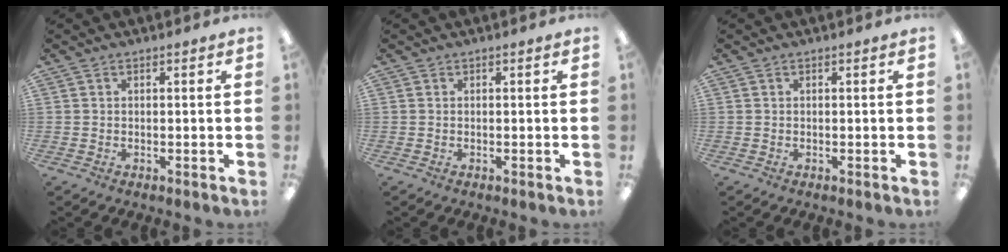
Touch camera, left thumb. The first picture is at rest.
{"total": 0.0}
{"total": 0.0}